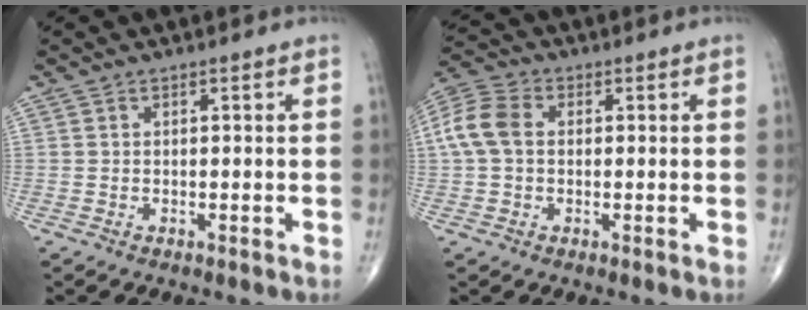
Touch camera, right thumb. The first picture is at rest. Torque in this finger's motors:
{"motor_torque": [0.04, 0.10, 0.38, -0.04, 0.16]}